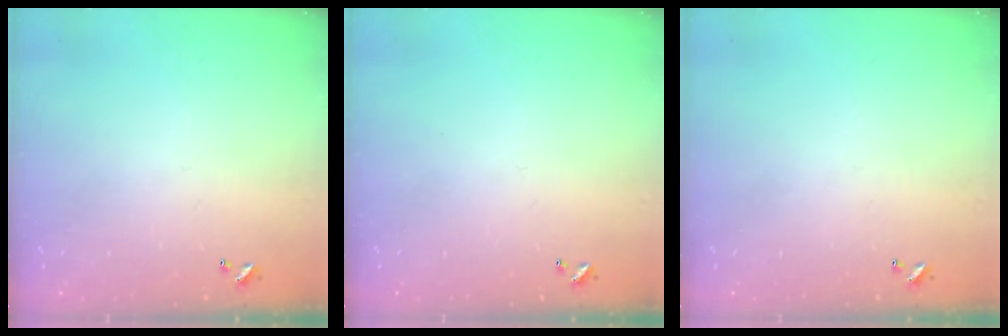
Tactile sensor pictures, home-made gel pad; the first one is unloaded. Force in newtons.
{"total": 0.0}
{"total": 0.0}